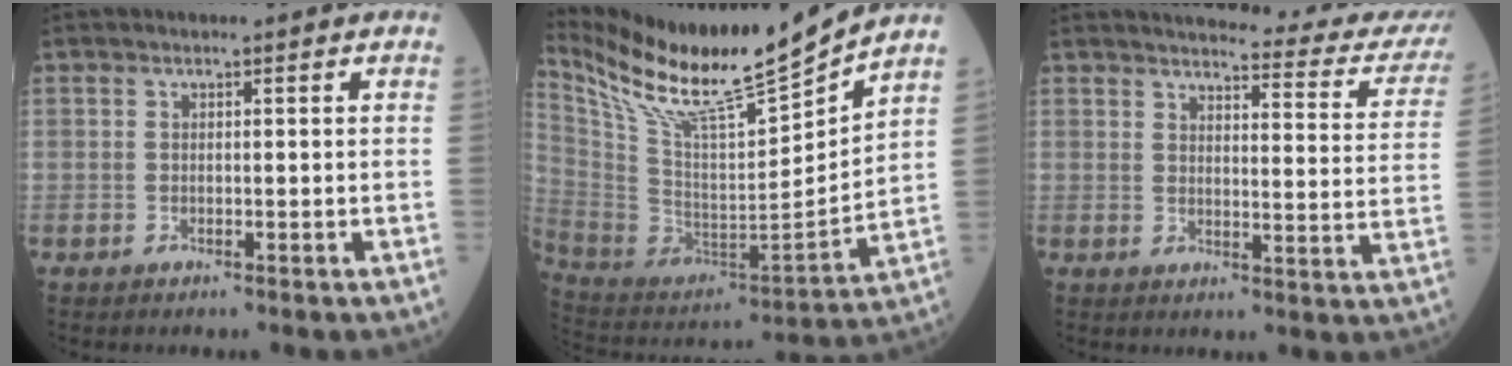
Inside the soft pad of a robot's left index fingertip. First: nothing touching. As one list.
[{"total": 18.3, "force": [16.1, 0.2, 8.8], "torque": [-0.178, -0.030, 0.301]}, {"total": 18.9, "force": [18.1, 1.2, 5.2], "torque": [-0.056, -0.086, 0.188]}]